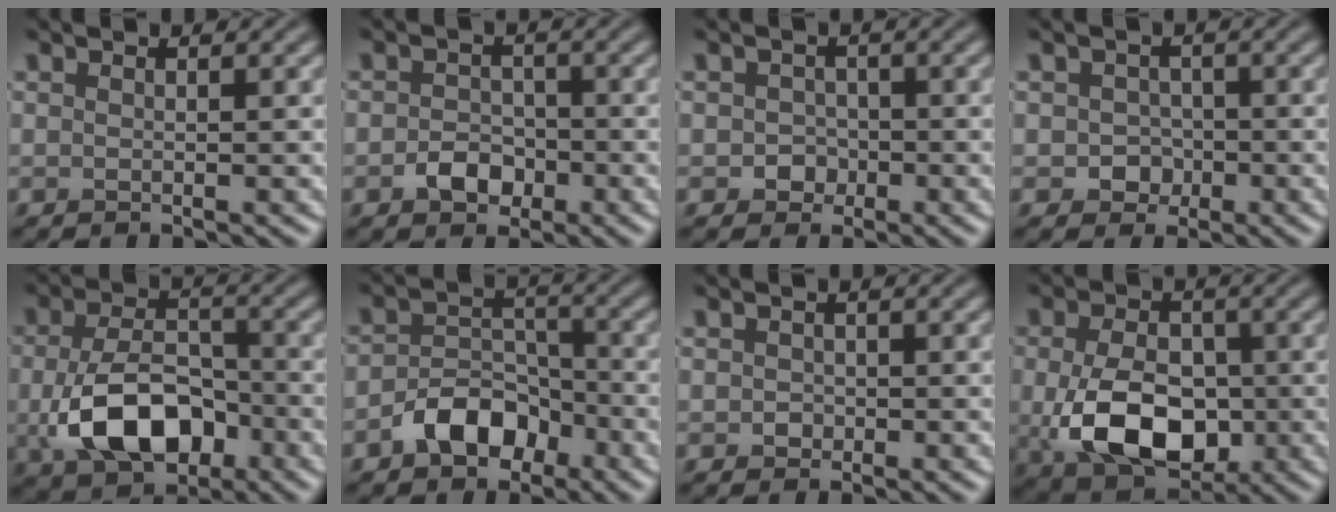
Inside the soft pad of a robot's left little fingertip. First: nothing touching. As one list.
[{"total": 2.6, "force": [-1.2, 1.9, 1.2], "torque": [-0.017, 0.002, -0.026]}, {"total": 1.7, "force": [-0.4, 1.5, 0.5], "torque": [-0.002, -0.001, -0.009]}, {"total": 2.0, "force": [-0.4, 1.8, 0.7], "torque": [-0.006, -0.002, -0.009]}, {"total": 8.0, "force": [-2.3, 5.0, 5.9], "torque": [-0.119, -0.005, -0.039]}, {"total": 4.8, "force": [-2.8, 3.0, 2.4], "torque": [-0.036, 0.005, -0.053]}, {"total": 0.8, "force": [-0.1, 0.8, 0.3], "torque": [-0.003, -0.004, -0.005]}, {"total": 8.9, "force": [-1.6, 6.0, 6.4], "torque": [-0.132, -0.018, -0.021]}]